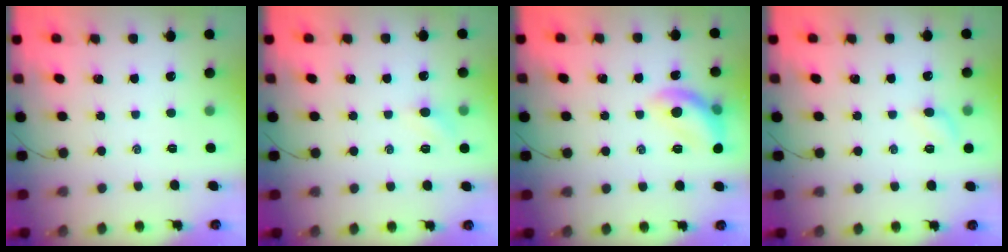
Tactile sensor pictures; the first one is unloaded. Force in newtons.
{"total": 5.6, "press": 5.4, "slide": 1.5}
{"total": 12.5, "press": 12.3, "slide": 2.3}
{"total": 6.0, "press": 5.9, "slide": 1.1}